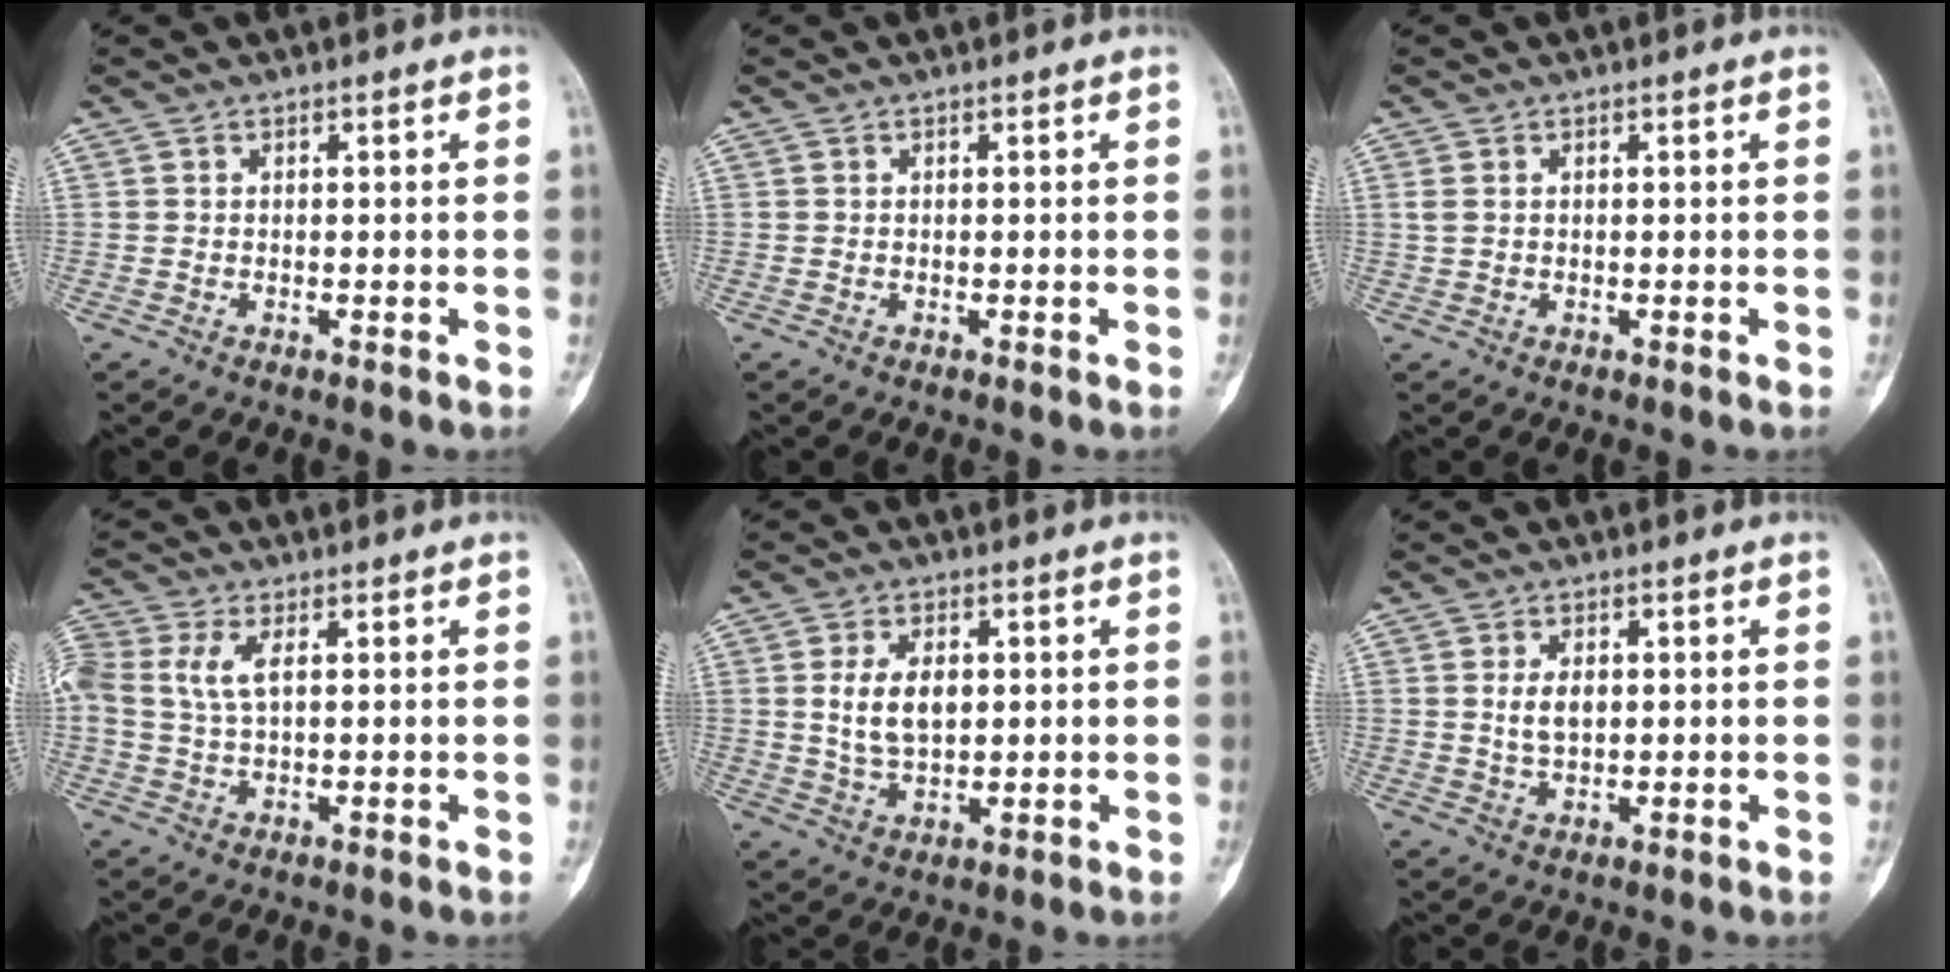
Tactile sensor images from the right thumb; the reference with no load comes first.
{"total": 0.0}
{"total": 1.6, "force": [0.4, 1.1, 1.0], "torque": [-0.032, 0.005, 0.014]}
{"total": 7.4, "force": [1.7, 3.9, 6.1], "torque": [-0.156, 0.016, 0.036]}
{"total": 7.5, "force": [1.3, 4.4, 5.9], "torque": [-0.101, -0.009, 0.030]}
{"total": 3.8, "force": [0.7, 2.2, 3.1], "torque": [-0.052, -0.008, 0.016]}